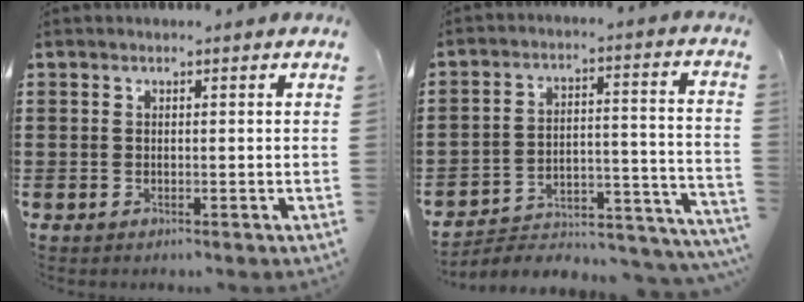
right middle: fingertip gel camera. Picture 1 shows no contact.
{"total": 3.6, "force": [-3.3, 1.1, 0.8], "torque": [-0.020, -0.003, -0.073]}